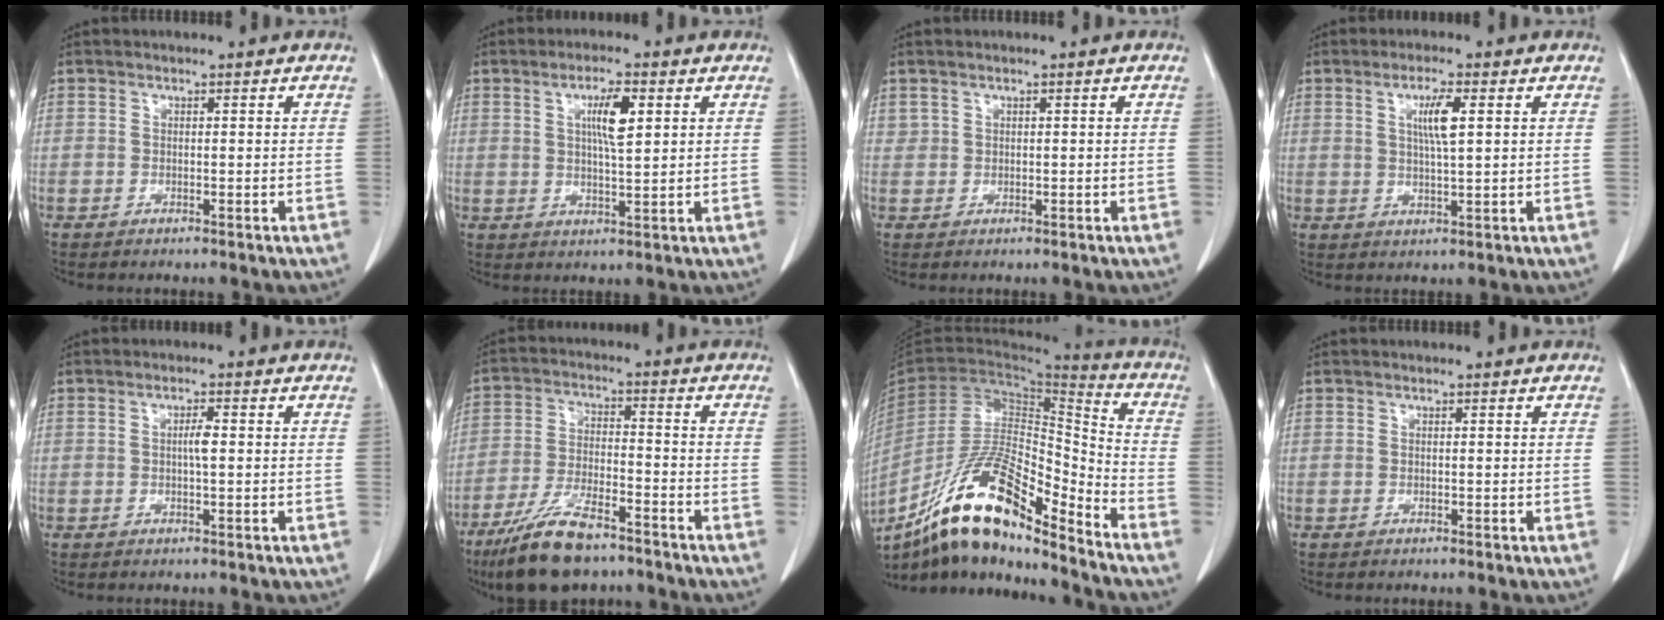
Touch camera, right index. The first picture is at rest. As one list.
[{"total": 5.7, "force": [1.9, 0.8, 5.3], "torque": [-0.094, 0.000, 0.033]}, {"total": 0.6, "force": [0.4, 0.4, 0.0], "torque": [0.007, 0.007, 0.009]}, {"total": 4.8, "force": [1.4, 0.3, 4.5], "torque": [-0.083, -0.002, 0.026]}, {"total": 1.9, "force": [0.1, 0.2, 1.9], "torque": [-0.035, 0.002, 0.001]}, {"total": 11.9, "force": [-8.7, 3.1, 7.4], "torque": [-0.151, -0.023, -0.159]}, {"total": 18.8, "force": [-13.1, 3.6, 13.0], "torque": [-0.246, 0.003, -0.233]}, {"total": 0.0}]